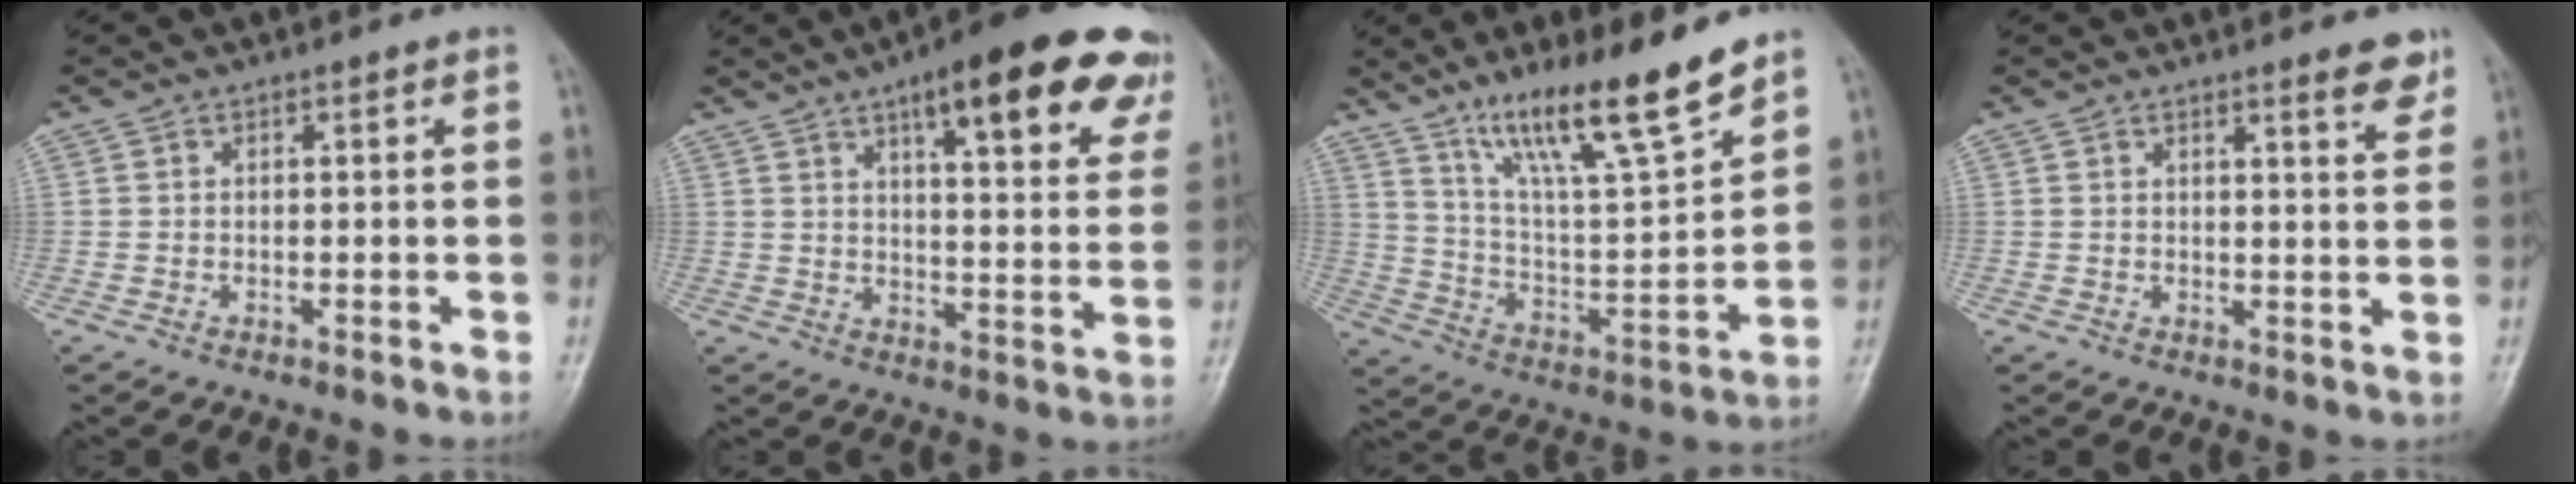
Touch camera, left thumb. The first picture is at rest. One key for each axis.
{"total": 22.7, "fx": 13.9, "fy": 6.3, "fz": 16.8, "tx": -0.189, "ty": -0.034, "tz": 0.172}
{"total": 17.9, "fx": 12.8, "fy": 2.8, "fz": 12.1, "tx": -0.184, "ty": -0.073, "tz": 0.231}
{"total": 4.3, "fx": 3.1, "fy": 0.7, "fz": 2.9, "tx": -0.026, "ty": -0.021, "tz": 0.039}